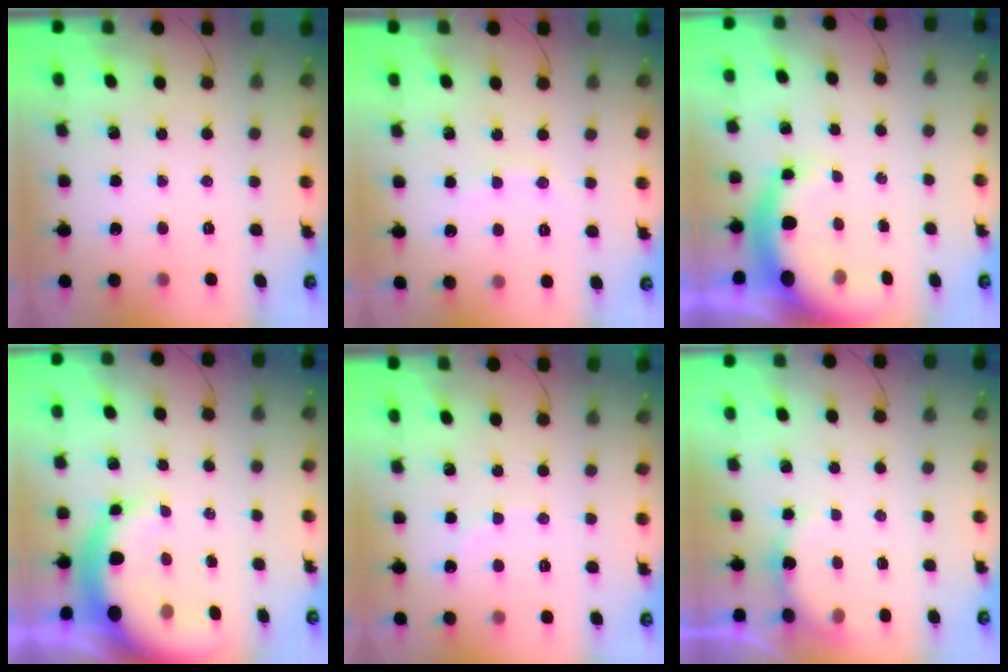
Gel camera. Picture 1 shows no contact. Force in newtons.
{"total": 5.7, "press": 5.5, "slide": 1.5}
{"total": 6.3, "press": 6.2, "slide": 1.3}
{"total": 10.9, "press": 10.8, "slide": 1.8}
{"total": 4.5, "press": 4.4, "slide": 0.8}
{"total": 5.6, "press": 5.5, "slide": 1.1}